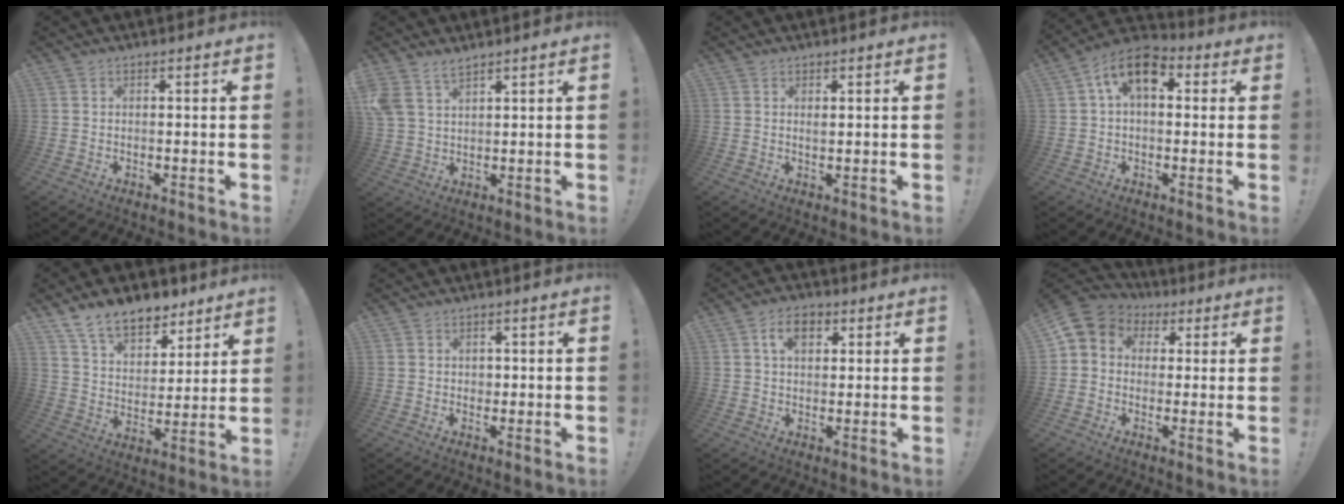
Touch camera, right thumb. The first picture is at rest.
{"total": 6.0, "force": [4.6, 2.5, 2.8], "torque": [-0.055, -0.019, 0.090]}
{"total": 0.9, "force": [0.6, 0.6, 0.3], "torque": [0.002, -0.003, 0.010]}
{"total": 10.7, "force": [3.5, 6.4, 7.8], "torque": [-0.134, 0.005, 0.068]}
{"total": 13.5, "force": [10.3, 7.2, 5.1], "torque": [-0.091, -0.066, 0.193]}
{"total": 1.3, "force": [0.1, 1.2, 0.3], "torque": [-0.002, 0.002, 0.000]}
{"total": 7.0, "force": [2.6, 4.4, 4.7], "torque": [-0.072, 0.005, 0.045]}
{"total": 5.8, "force": [0.4, 5.4, 2.0], "torque": [-0.030, 0.004, 0.013]}